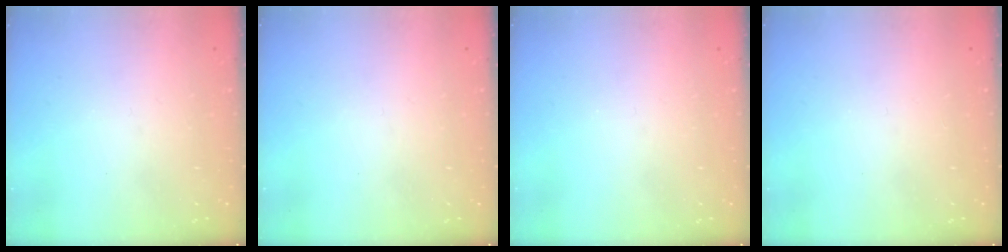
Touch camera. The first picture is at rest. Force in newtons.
{"total": 0.0}
{"total": 0.0}
{"total": 0.0}